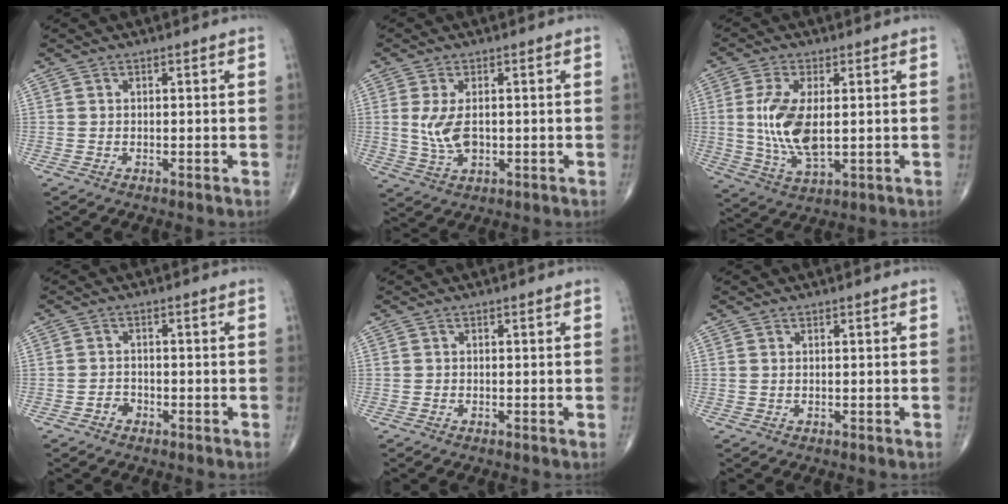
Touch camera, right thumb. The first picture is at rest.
{"total": 6.0, "force": [0.2, 3.3, 5.0], "torque": [-0.103, -0.011, 0.009]}
{"total": 11.2, "force": [0.6, 5.0, 10.0], "torque": [-0.204, -0.016, 0.019]}
{"total": 1.8, "force": [-1.1, 1.3, 0.5], "torque": [-0.003, 0.008, -0.024]}
{"total": 0.0}
{"total": 0.0}